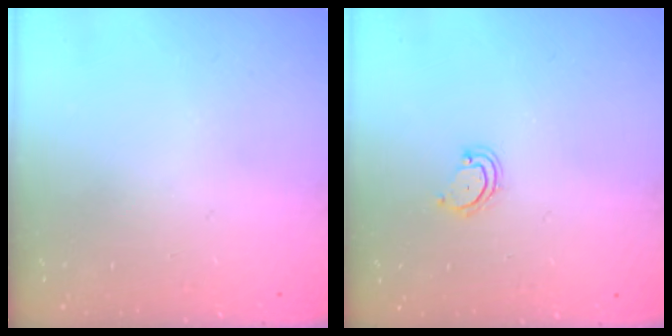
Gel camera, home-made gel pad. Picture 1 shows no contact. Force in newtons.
{"total": 4.0, "press": 3.9, "slide": 0.4}